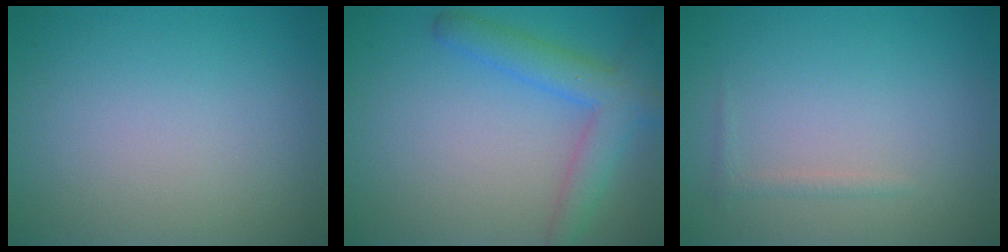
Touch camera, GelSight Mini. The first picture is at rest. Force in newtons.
{"total": 4.4, "press": 4.4, "slide": 0.2}
{"total": 0.7, "press": 0.7, "slide": 0.0}